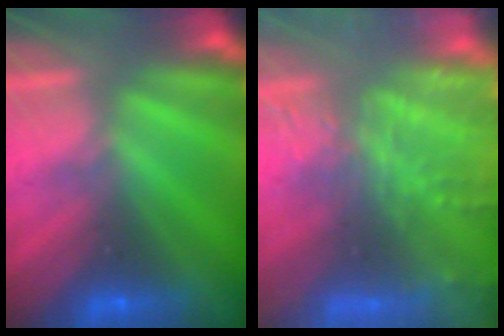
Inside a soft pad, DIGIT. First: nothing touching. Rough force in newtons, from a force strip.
{"total": 8.3}